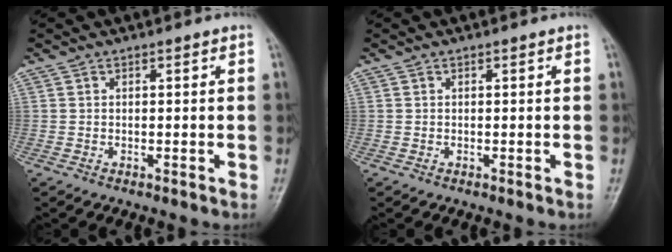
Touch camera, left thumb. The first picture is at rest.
{"total": 0.0}